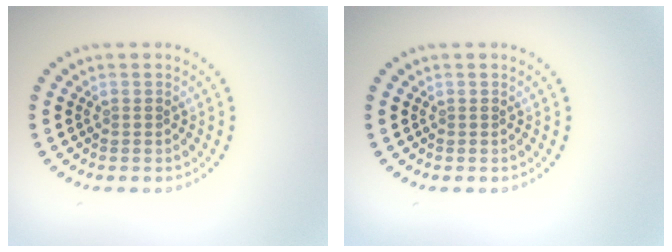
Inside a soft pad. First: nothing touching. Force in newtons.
{"total": 0.0}